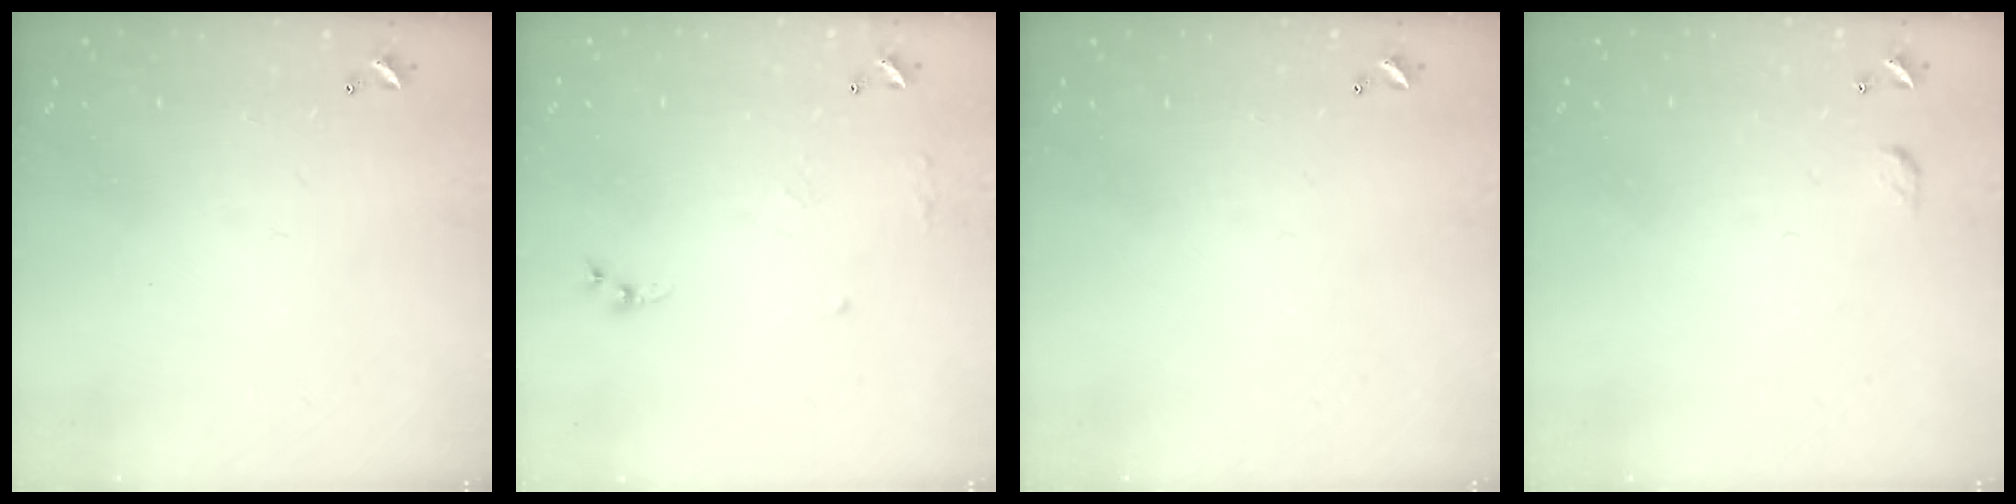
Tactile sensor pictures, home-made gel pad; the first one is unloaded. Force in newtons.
{"total": 7.5, "press": 7.4, "slide": 0.8}
{"total": 0.0}
{"total": 3.2, "press": 3.2, "slide": 0.4}